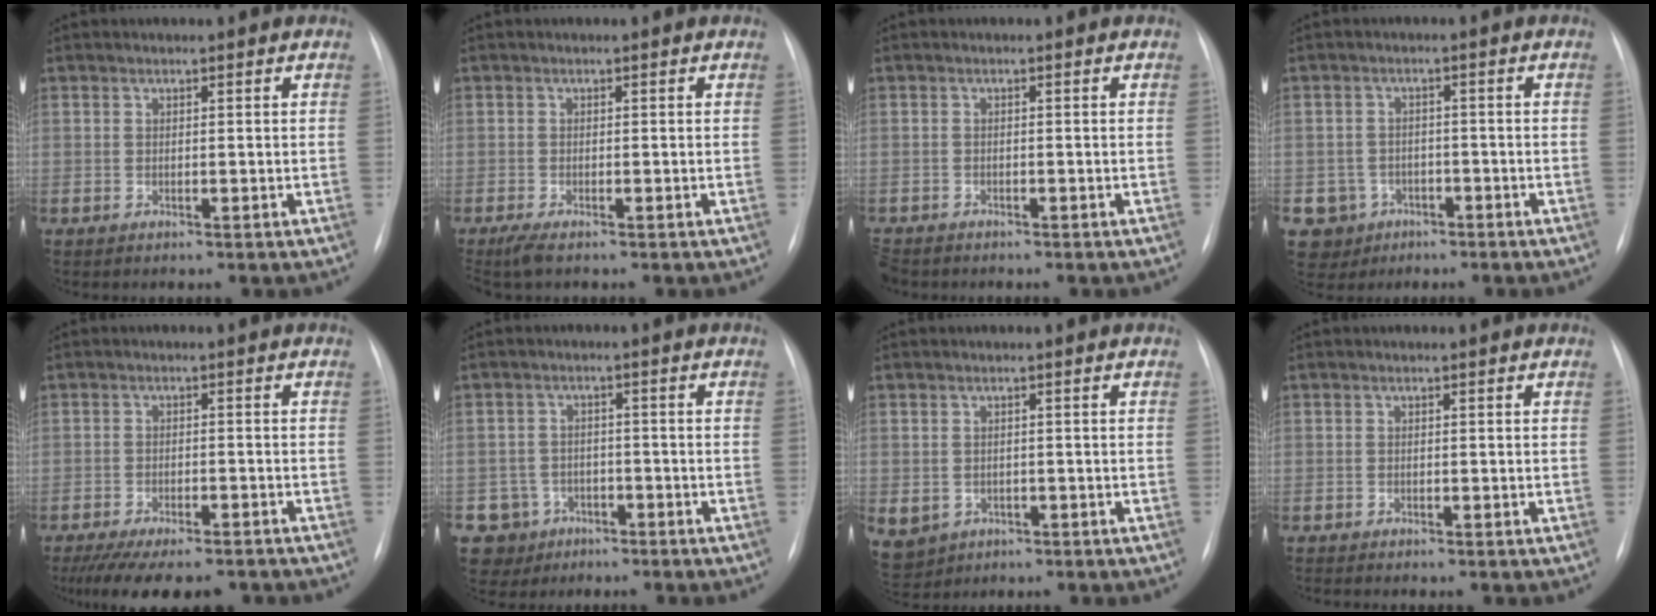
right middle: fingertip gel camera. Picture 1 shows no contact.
{"total": 2.6, "force": [-1.9, 0.5, 1.8], "torque": [-0.040, -0.010, -0.034]}
{"total": 3.1, "force": [-2.7, 1.4, 0.6], "torque": [-0.010, -0.005, -0.047]}
{"total": 5.2, "force": [-2.4, 4.6, 0.0], "torque": [0.001, 0.010, -0.035]}
{"total": 14.7, "force": [-12.2, 4.1, 7.2], "torque": [-0.145, -0.019, -0.167]}
{"total": 5.9, "force": [-3.3, 4.9, -0.3], "torque": [0.006, 0.009, -0.051]}
{"total": 8.0, "force": [-3.0, 6.9, 2.7], "torque": [-0.080, 0.001, -0.034]}
{"total": 0.8, "force": [-0.7, -0.2, 0.3], "torque": [-0.006, -0.002, -0.014]}